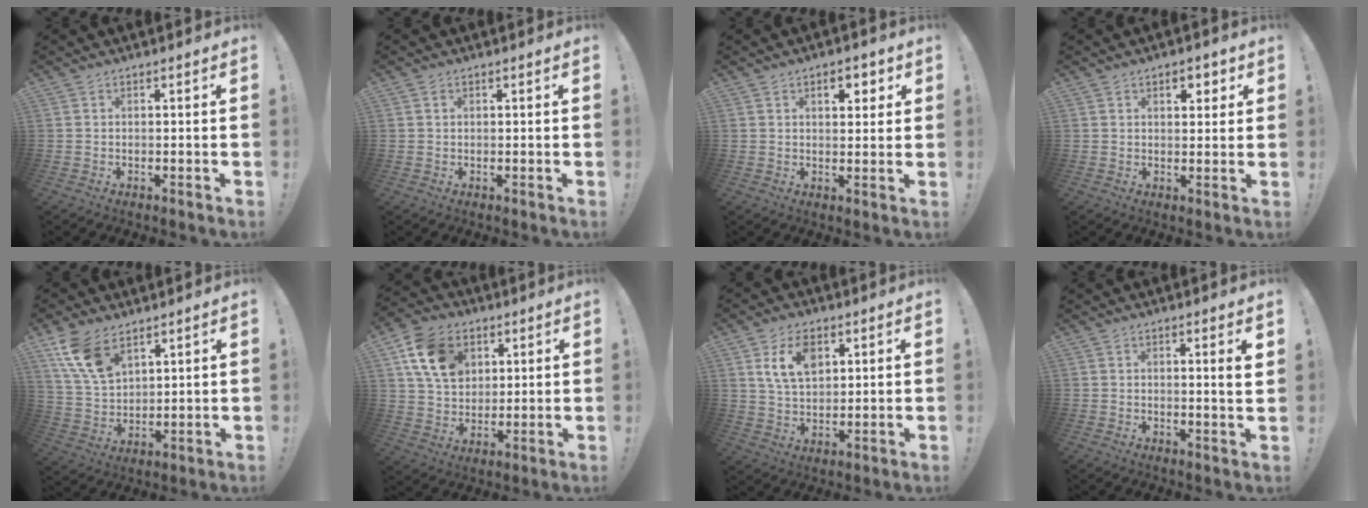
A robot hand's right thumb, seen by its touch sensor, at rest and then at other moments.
{"total": 0.7, "force": [0.4, 0.5, 0.2], "torque": [-0.004, 0.001, 0.007]}
{"total": 5.0, "force": [2.3, 2.8, 3.4], "torque": [-0.032, -0.007, 0.032]}
{"total": 3.7, "force": [1.9, 2.3, 2.3], "torque": [-0.023, -0.004, 0.028]}
{"total": 11.8, "force": [7.4, 6.3, 6.6], "torque": [-0.129, -0.035, 0.145]}
{"total": 15.5, "force": [6.4, 11.5, 8.1], "torque": [-0.127, -0.014, 0.130]}
{"total": 10.3, "force": [4.5, 6.4, 6.8], "torque": [-0.115, -0.003, 0.086]}
{"total": 3.8, "force": [1.4, -0.2, 3.5], "torque": [-0.044, -0.011, 0.016]}